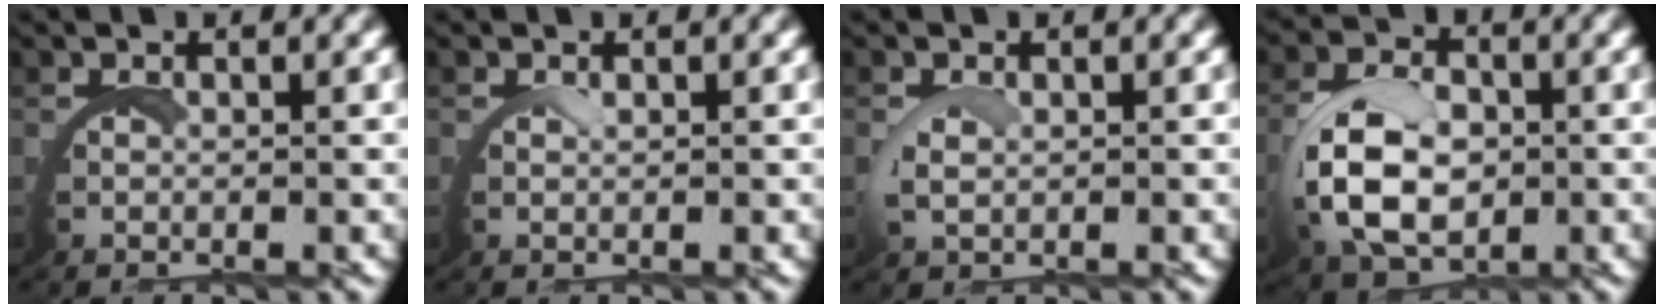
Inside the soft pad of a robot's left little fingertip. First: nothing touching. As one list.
[{"total": 0.7, "force": [0.6, -0.2, 0.2], "torque": [-0.008, -0.002, 0.013]}, {"total": 1.2, "force": [0.6, 0.5, 0.9], "torque": [-0.032, -0.008, 0.017]}, {"total": 7.0, "force": [0.1, 4.7, 5.3], "torque": [-0.128, -0.011, 0.010]}]